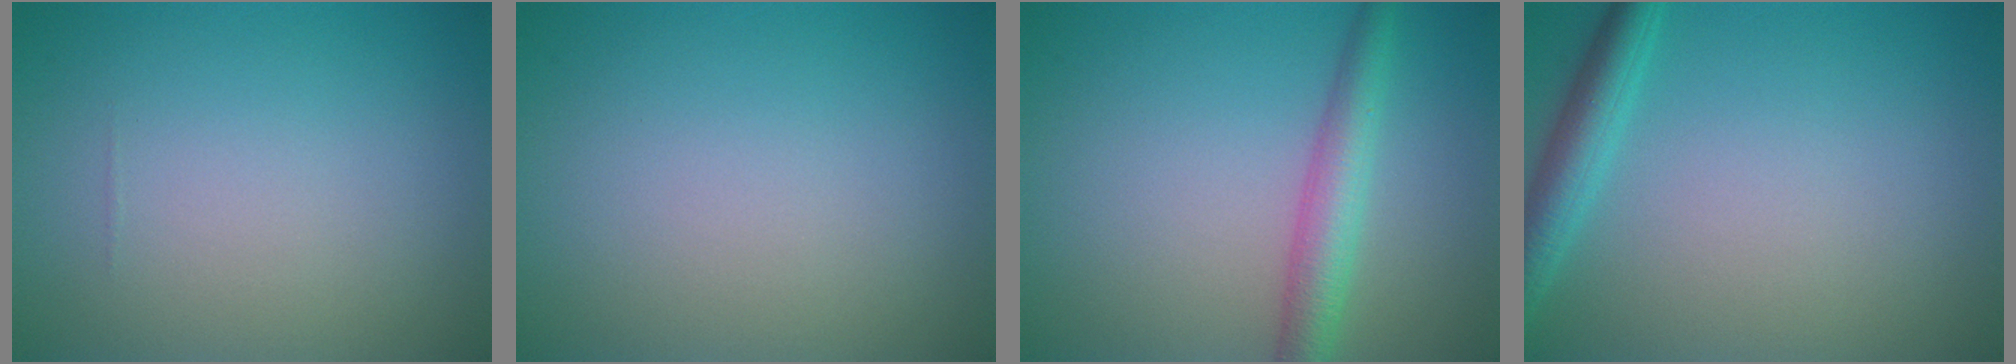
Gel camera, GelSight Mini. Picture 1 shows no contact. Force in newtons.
{"total": 0.0}
{"total": 3.6, "press": 3.6, "slide": 0.2}
{"total": 3.0, "press": 3.0, "slide": 0.2}